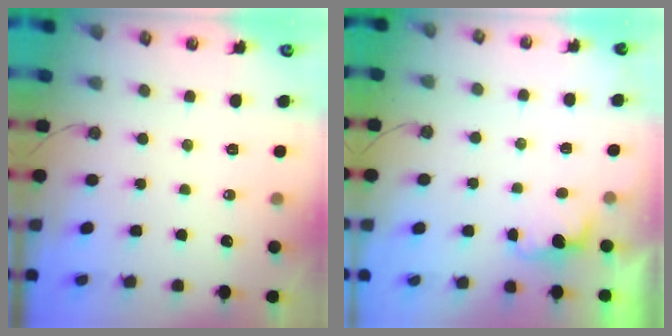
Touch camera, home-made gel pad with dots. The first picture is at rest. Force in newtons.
{"total": 2.1, "press": 2.0, "slide": 0.9}